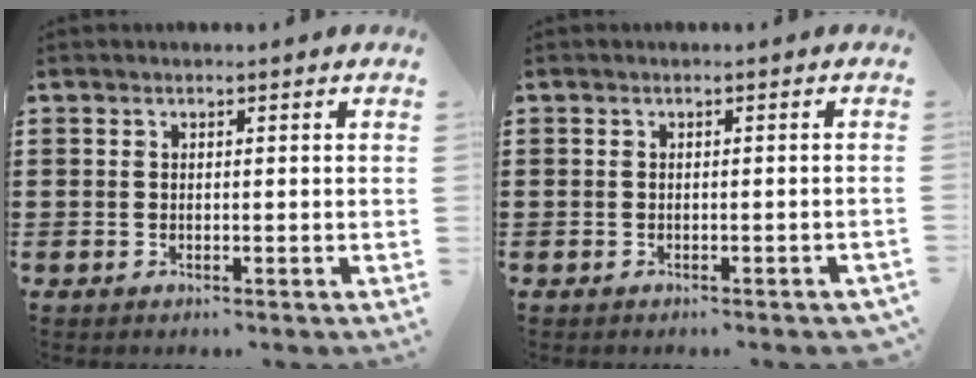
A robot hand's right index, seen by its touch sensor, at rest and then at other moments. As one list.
[{"total": 0.5, "force": [-0.5, 0.1, 0.1], "torque": [-0.005, -0.003, -0.010]}]